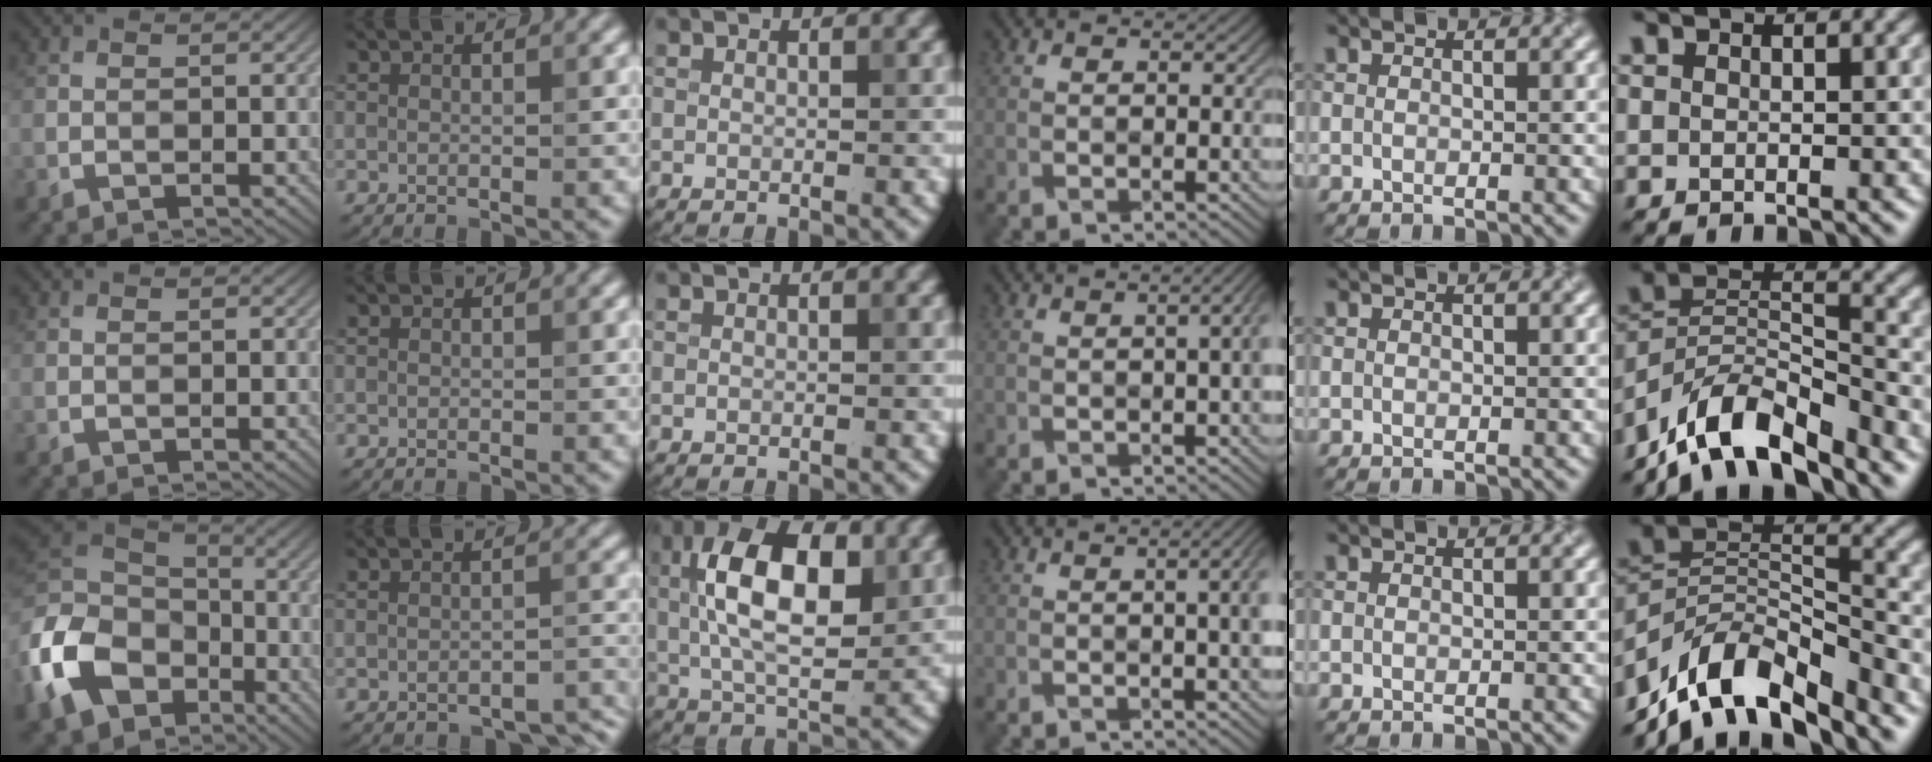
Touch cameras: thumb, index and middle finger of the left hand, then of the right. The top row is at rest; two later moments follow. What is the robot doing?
{"motion": "wrap", "object": "ribbon"}